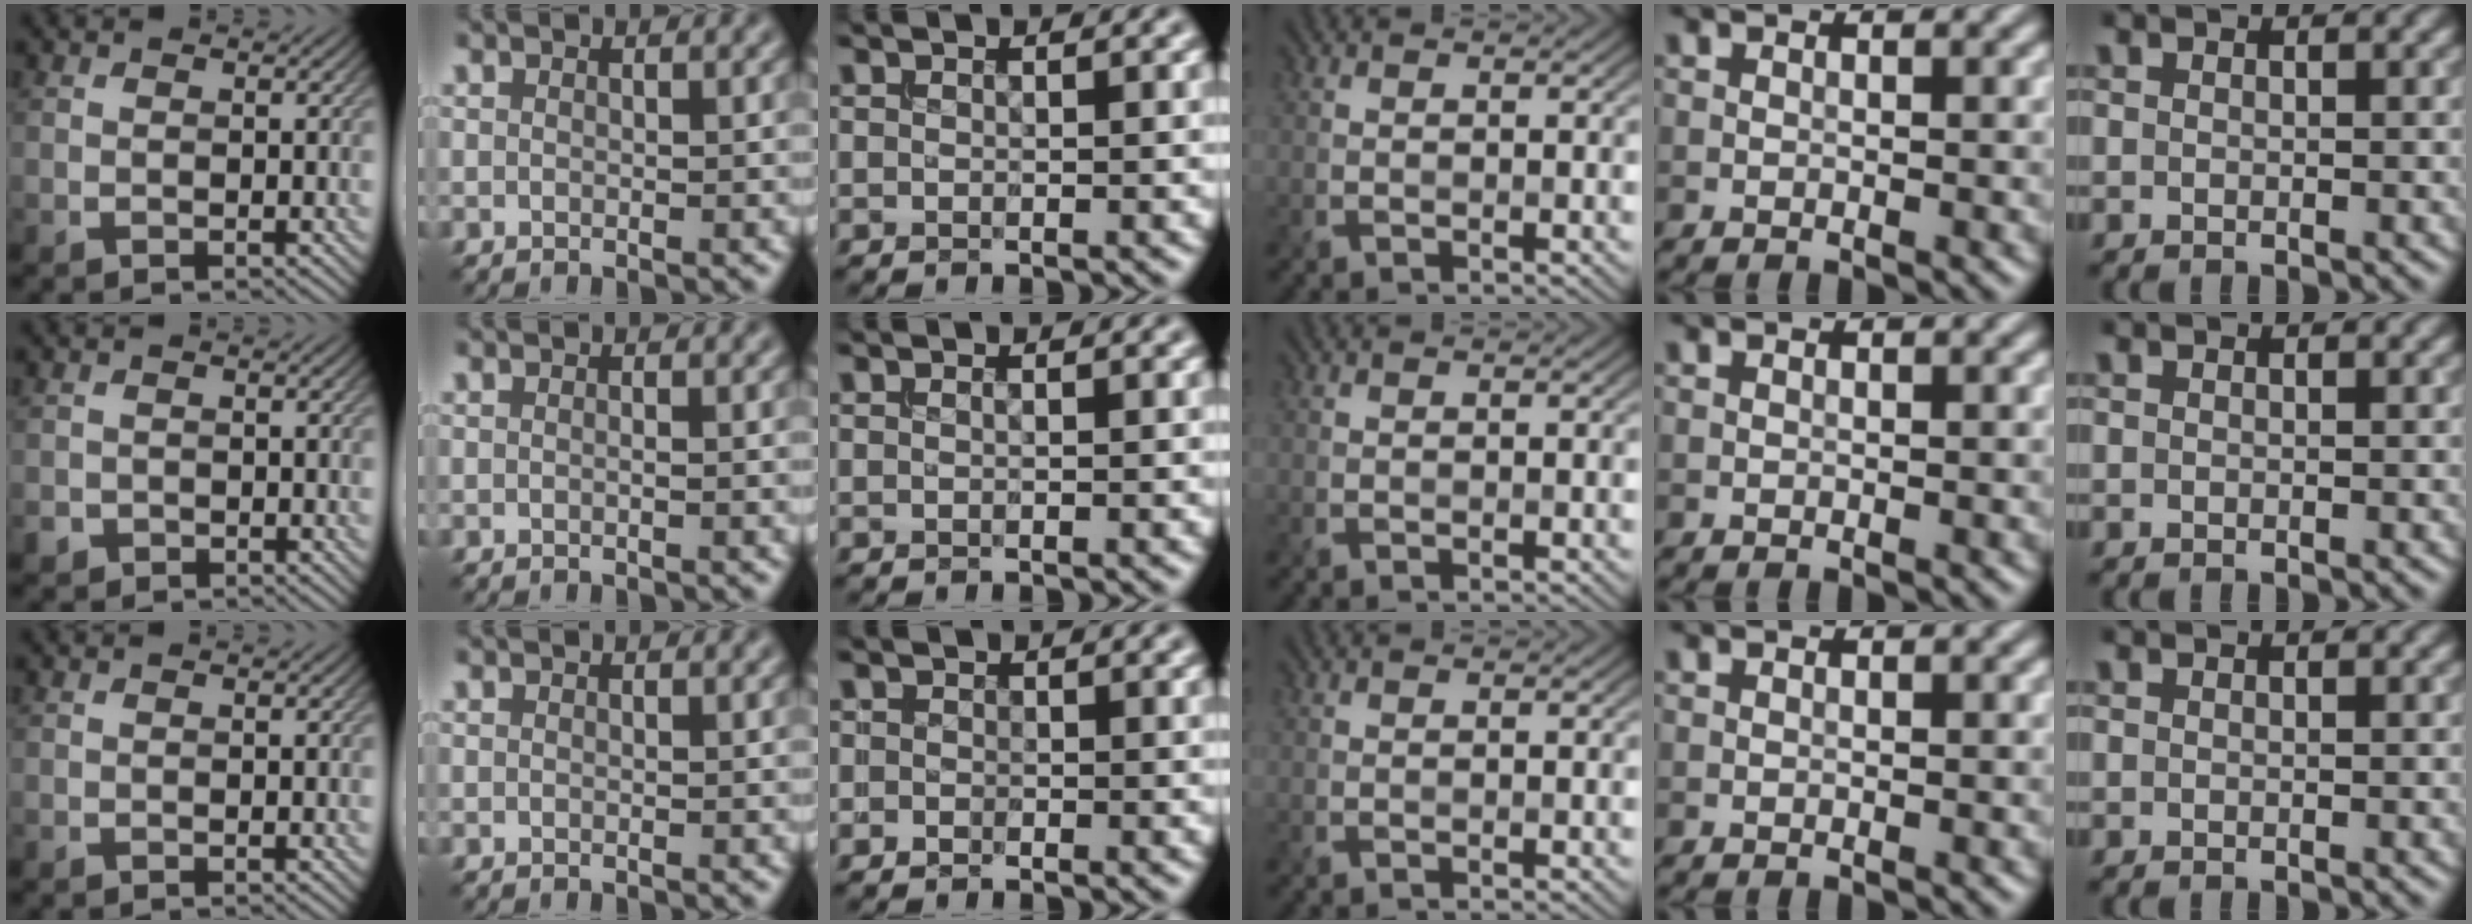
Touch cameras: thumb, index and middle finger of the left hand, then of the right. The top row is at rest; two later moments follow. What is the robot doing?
{"motion": "insert", "object": "file holder"}